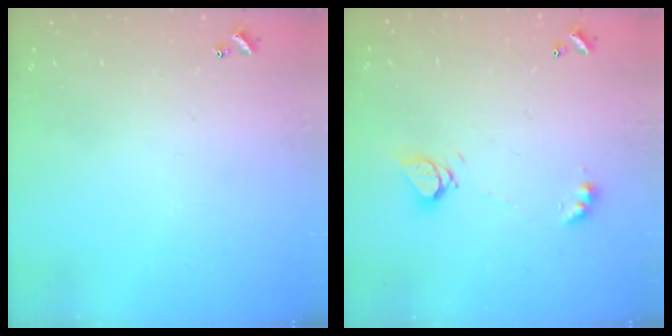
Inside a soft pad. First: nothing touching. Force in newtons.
{"total": 6.4, "press": 6.4, "slide": 0.6}